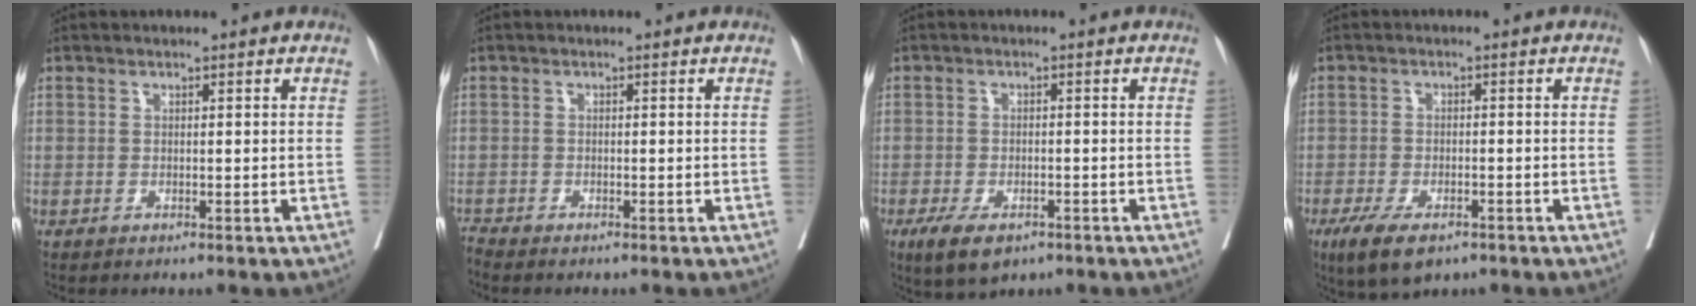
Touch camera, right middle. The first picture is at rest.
{"total": 1.1, "force": [-0.7, -0.8, -0.3], "torque": [0.003, -0.005, -0.020]}
{"total": 6.2, "force": [-3.9, 2.5, 4.1], "torque": [-0.069, -0.011, -0.066]}
{"total": 7.0, "force": [-4.6, 2.4, 4.8], "torque": [-0.082, -0.015, -0.076]}